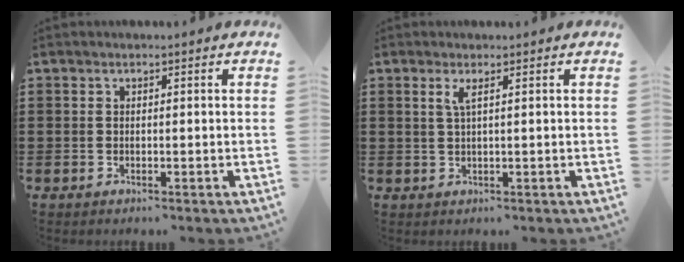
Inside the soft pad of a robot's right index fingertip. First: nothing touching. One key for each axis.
{"total": 1.8, "fx": 0.7, "fy": 0.0, "fz": 1.6, "tx": -0.035, "ty": -0.001, "tz": 0.011}